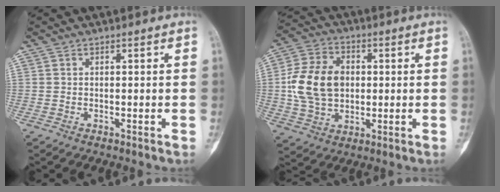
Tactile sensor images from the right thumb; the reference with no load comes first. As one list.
[{"total": 14.3, "force": [0.8, 10.4, 9.8], "torque": [-0.167, 0.012, 0.015]}]